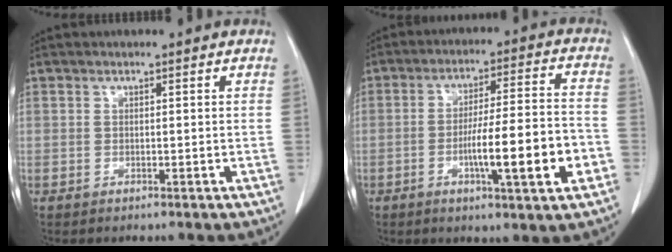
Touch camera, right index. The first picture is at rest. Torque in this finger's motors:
{"motor_torque": [1.72, -0.41, 0.70, 0.14]}